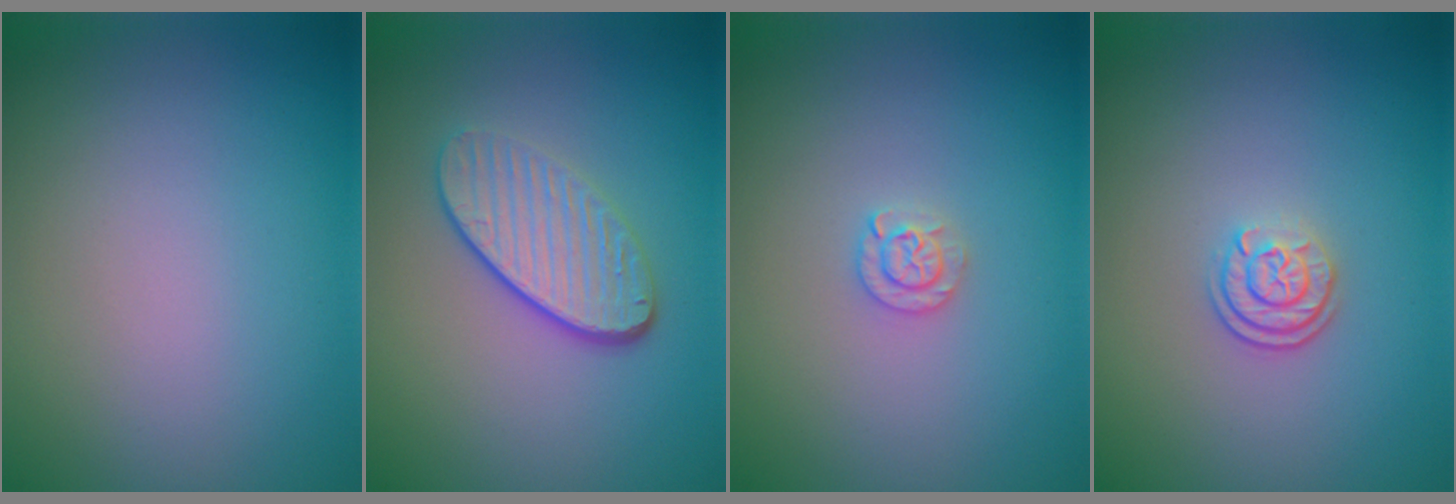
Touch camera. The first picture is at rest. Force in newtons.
{"total": 4.3, "press": 3.2, "slide": 2.9}
{"total": 1.5, "press": 1.5, "slide": 0.1}
{"total": 2.3, "press": 1.9, "slide": 1.4}